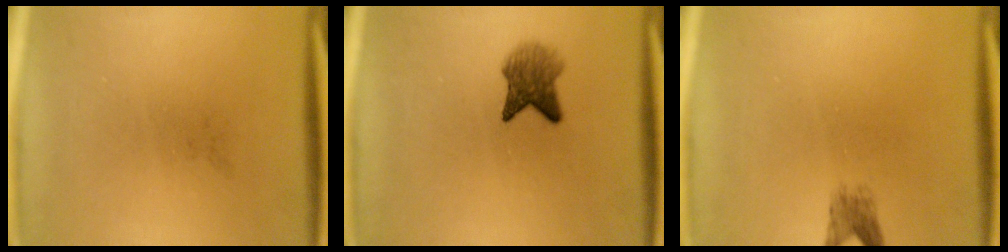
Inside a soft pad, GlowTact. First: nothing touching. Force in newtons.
{"total": 4.2}
{"total": 2.0}